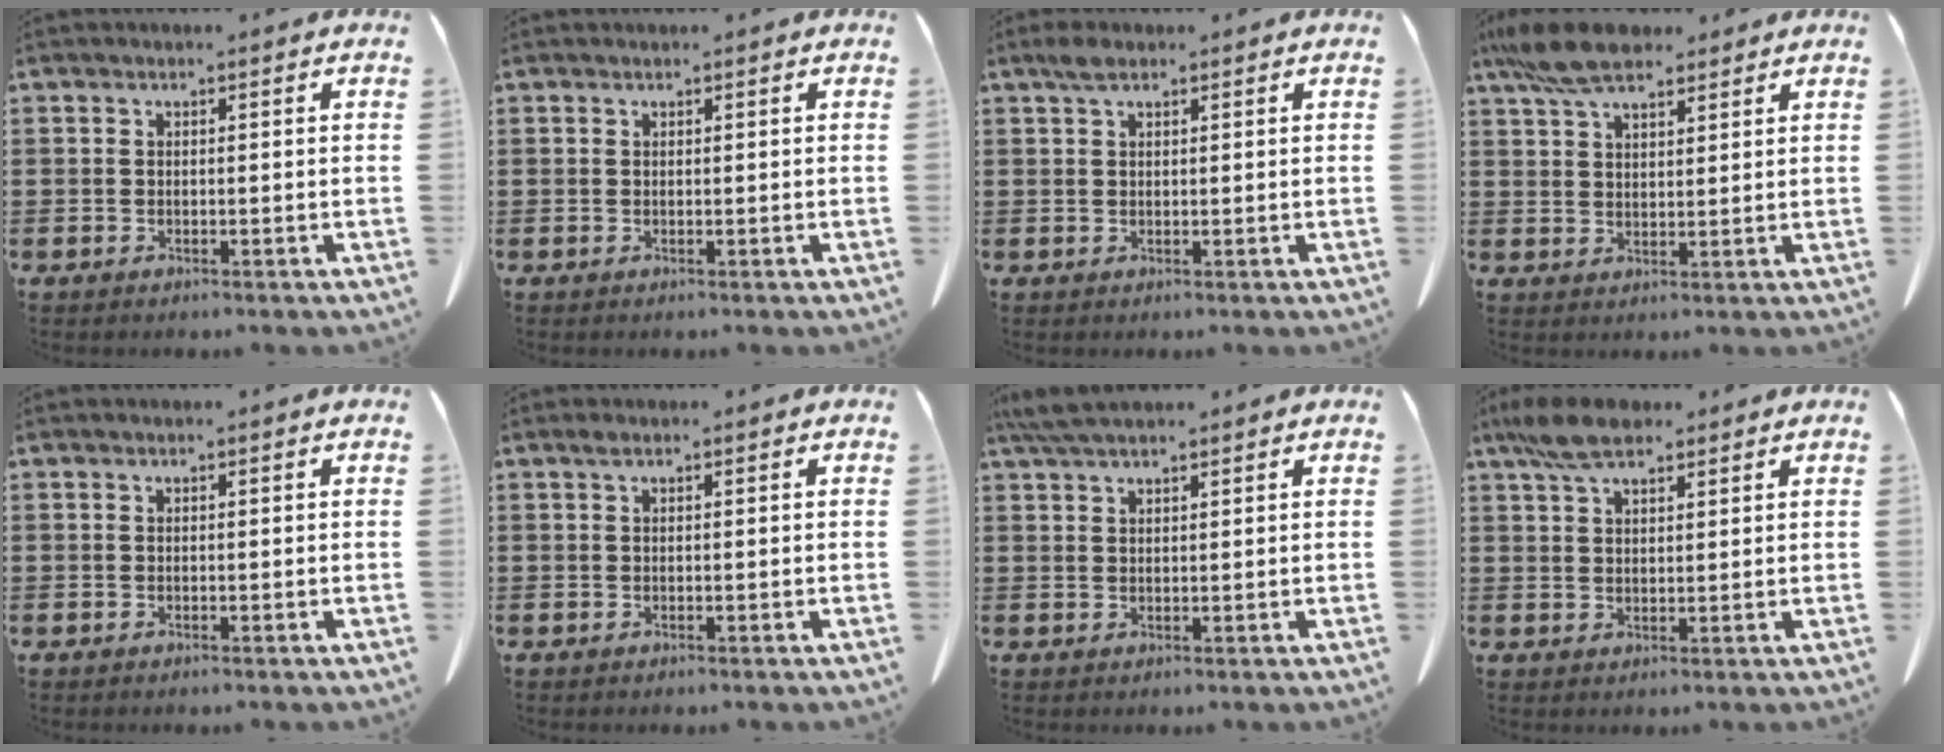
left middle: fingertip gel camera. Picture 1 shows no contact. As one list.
[{"total": 0.0}, {"total": 2.1, "force": [1.3, 0.9, 1.3], "torque": [-0.031, 0.004, 0.025]}, {"total": 8.0, "force": [6.2, 2.9, 4.1], "torque": [-0.101, -0.005, 0.118]}, {"total": 0.0}, {"total": 0.6, "force": [0.3, 0.2, 0.5], "torque": [-0.012, 0.001, 0.007]}, {"total": 3.9, "force": [3.1, 0.7, 2.2], "torque": [-0.052, 0.000, 0.059]}, {"total": 6.4, "force": [4.6, 2.4, 3.8], "torque": [-0.087, 0.000, 0.087]}]